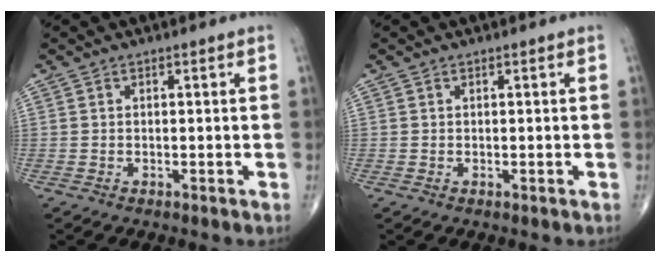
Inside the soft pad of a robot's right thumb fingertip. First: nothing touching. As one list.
[{"total": 0.0}]